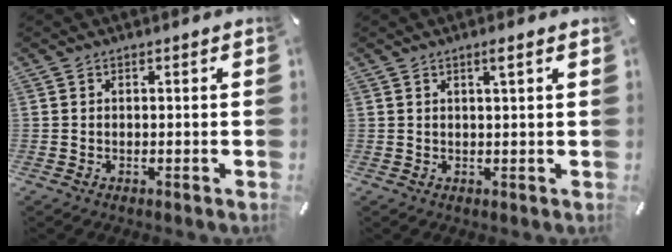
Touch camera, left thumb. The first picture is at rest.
{"total": 2.2, "force": [1.1, 0.0, 1.9], "torque": [-0.039, -0.002, 0.019]}